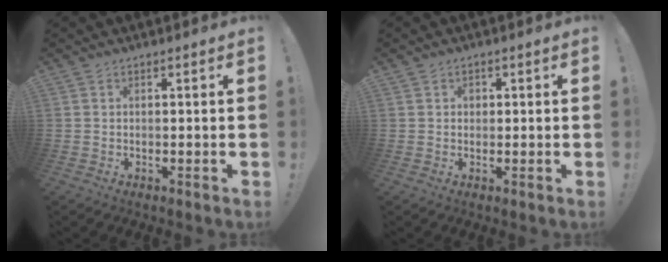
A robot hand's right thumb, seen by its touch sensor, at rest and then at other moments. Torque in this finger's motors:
{"motor_torque": [-0.06, 0.27, -0.28, 0.02, -0.02]}